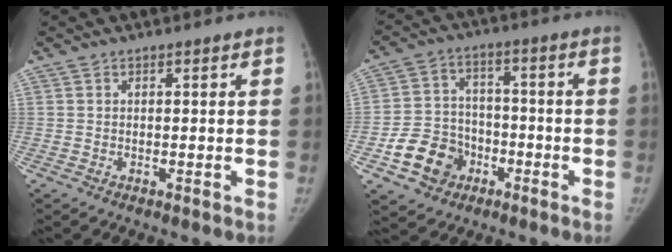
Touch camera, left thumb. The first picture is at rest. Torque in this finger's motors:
{"motor_torque": [-0.08, 0.12, 0.15, -0.11, 0.04]}